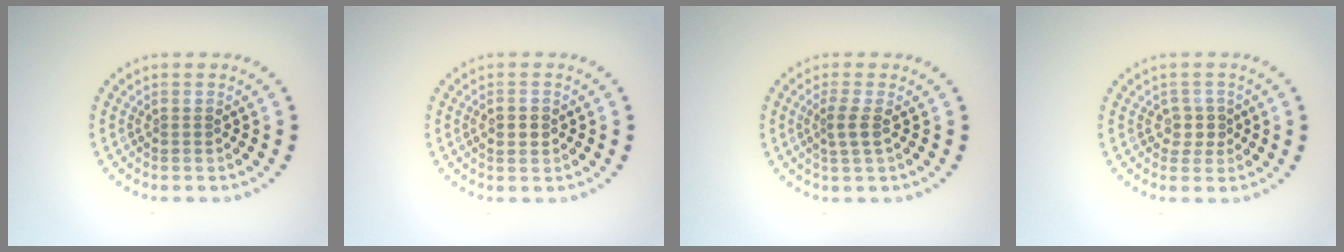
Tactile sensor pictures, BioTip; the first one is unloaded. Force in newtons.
{"total": 2.1, "press": 2.1, "slide": 0.1}
{"total": 1.7, "press": 1.3, "slide": 1.1}
{"total": 1.8, "press": 1.4, "slide": 1.1}